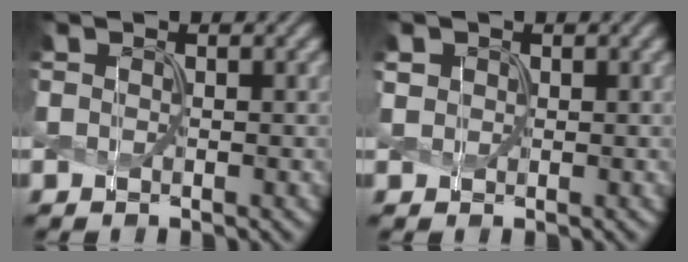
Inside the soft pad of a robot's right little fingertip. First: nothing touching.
{"total": 1.0, "force": [0.4, 0.9, 0.2], "torque": [-0.006, 0.001, 0.009]}